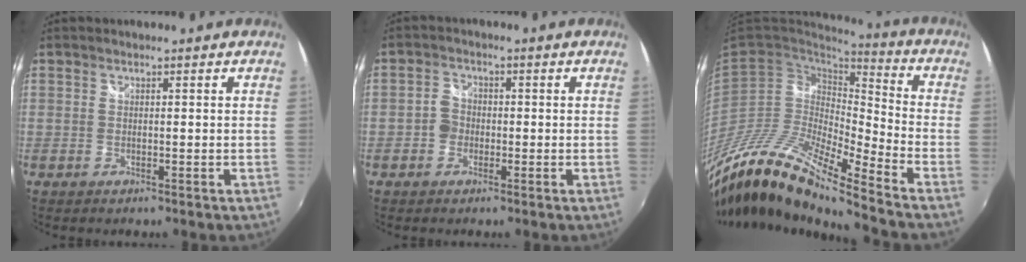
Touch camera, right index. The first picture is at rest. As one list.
[{"total": 2.8, "force": [-1.0, 2.5, 0.9], "torque": [-0.017, 0.008, -0.023]}, {"total": 19.1, "force": [-14.6, 1.8, 12.1], "torque": [-0.219, -0.034, -0.291]}]